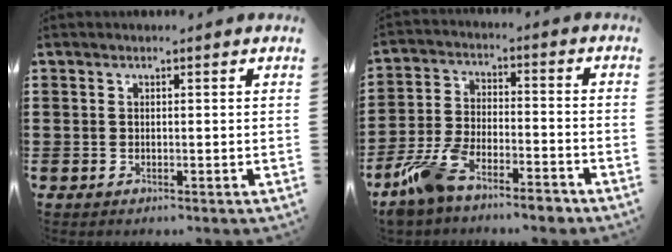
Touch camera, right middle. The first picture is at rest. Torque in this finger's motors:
{"motor_torque": [1.46, 0.68, 0.58, 0.21]}